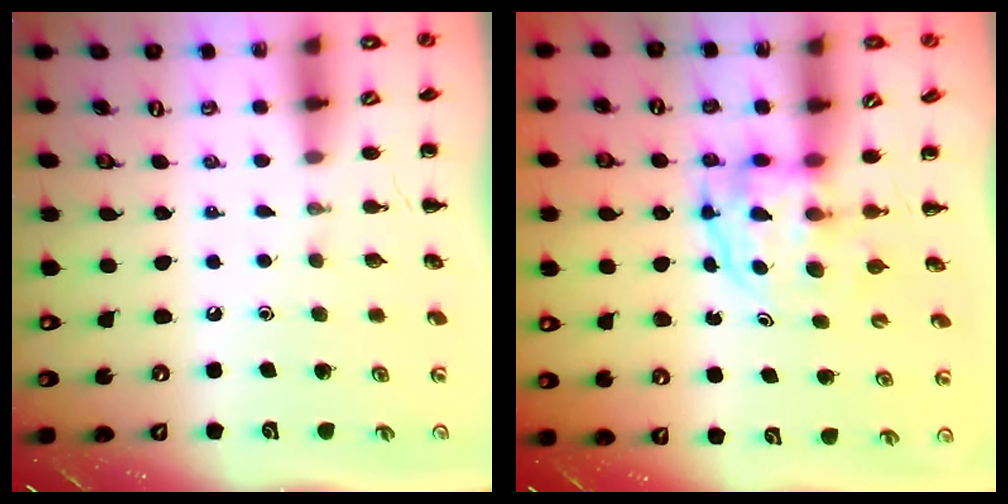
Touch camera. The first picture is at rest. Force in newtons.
{"total": 3.8, "press": 3.8, "slide": 0.3}